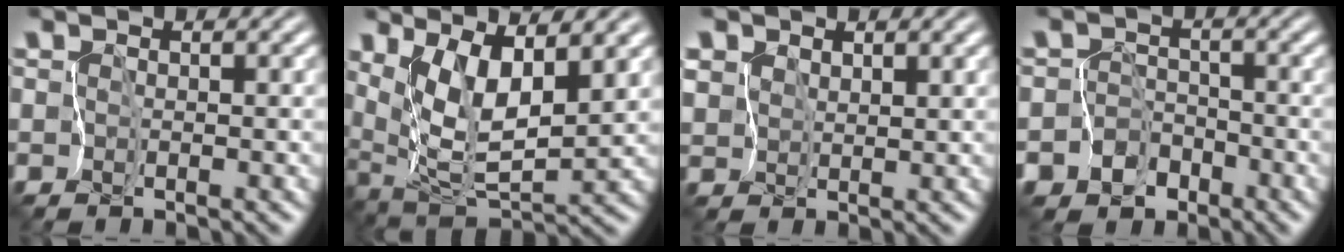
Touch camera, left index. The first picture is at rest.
{"total": 5.3, "force": [3.0, 1.1, 4.2], "torque": [-0.093, -0.015, 0.068]}
{"total": 4.0, "force": [2.9, 2.4, 1.4], "torque": [-0.046, 0.018, 0.049]}
{"total": 6.2, "force": [-4.0, 4.7, 0.1], "torque": [0.022, -0.010, -0.076]}